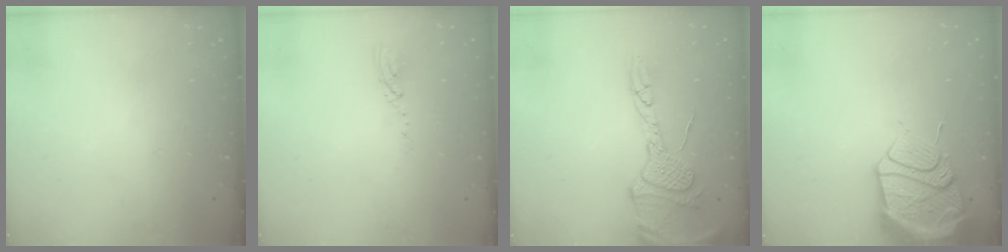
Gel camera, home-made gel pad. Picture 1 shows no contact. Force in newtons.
{"total": 3.5, "press": 3.5, "slide": 0.3}
{"total": 16.0, "press": 15.9, "slide": 1.6}
{"total": 17.2, "press": 17.1, "slide": 1.7}